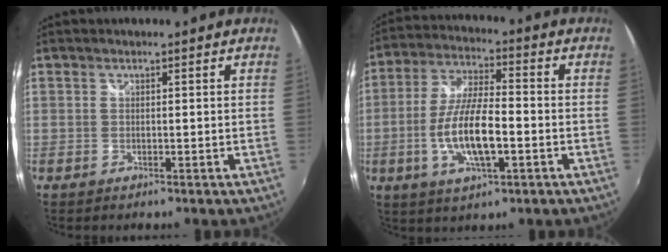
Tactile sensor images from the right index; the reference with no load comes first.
{"total": 12.7, "force": [-3.2, 3.8, 11.7], "torque": [-0.237, -0.004, -0.059]}